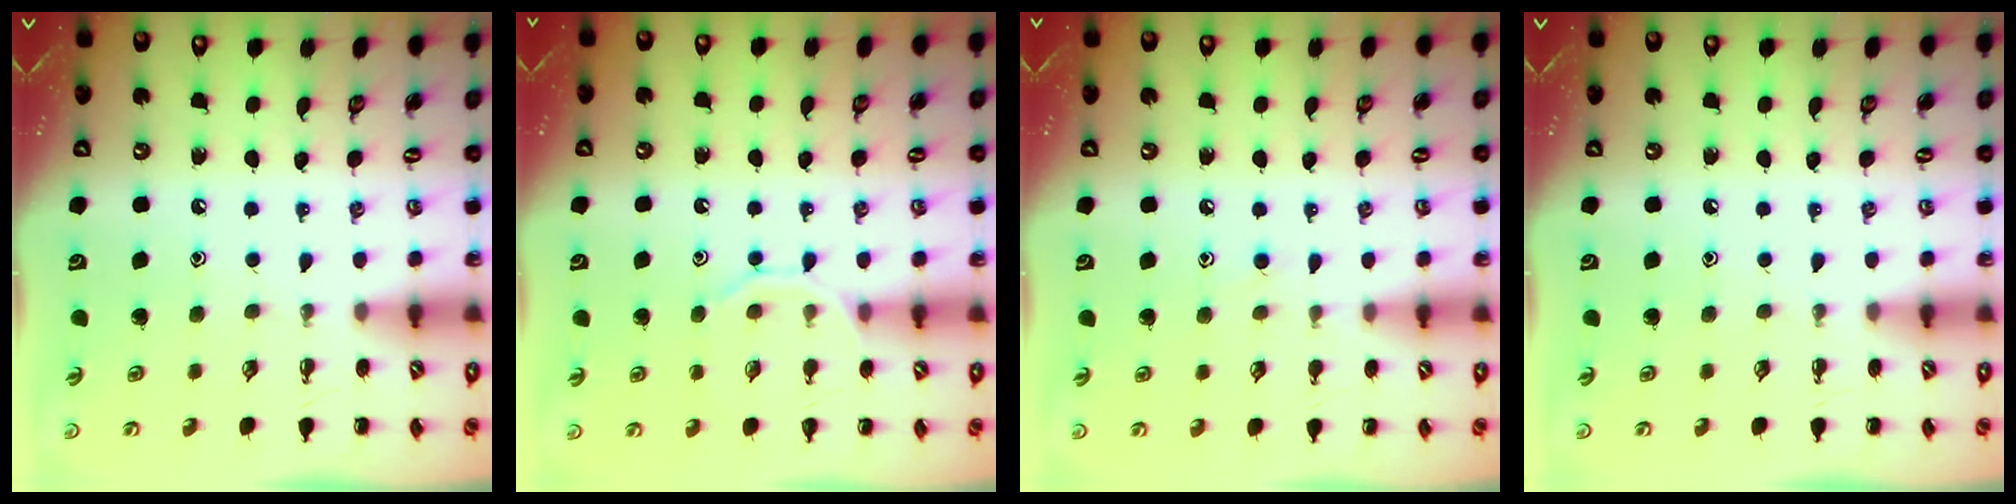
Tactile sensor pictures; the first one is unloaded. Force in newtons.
{"total": 9.3, "press": 9.2, "slide": 1.4}
{"total": 6.8, "press": 6.5, "slide": 1.8}
{"total": 0.0}